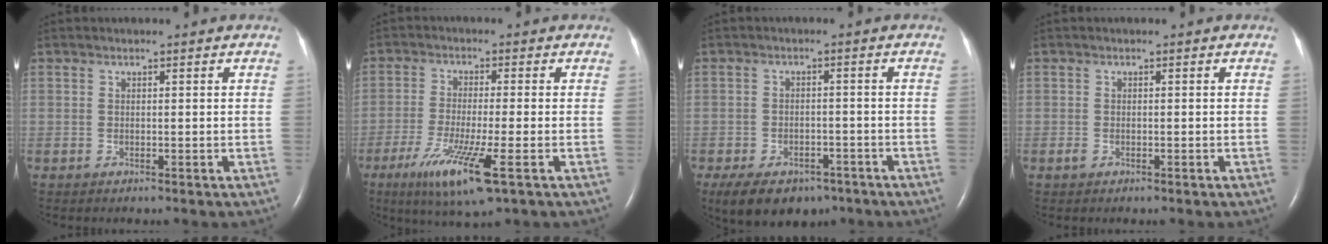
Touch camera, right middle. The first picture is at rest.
{"total": 9.9, "force": [-4.7, 0.5, 8.7], "torque": [-0.171, -0.032, -0.080]}
{"total": 9.8, "force": [-6.6, 5.6, 4.6], "torque": [-0.079, 0.005, -0.098]}
{"total": 0.7, "force": [-0.3, 0.4, 0.4], "torque": [-0.012, 0.000, -0.004]}